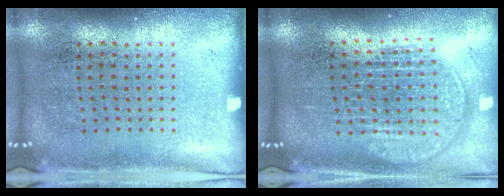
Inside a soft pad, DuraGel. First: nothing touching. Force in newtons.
{"total": 1.8, "press": 1.5, "slide": 0.9}